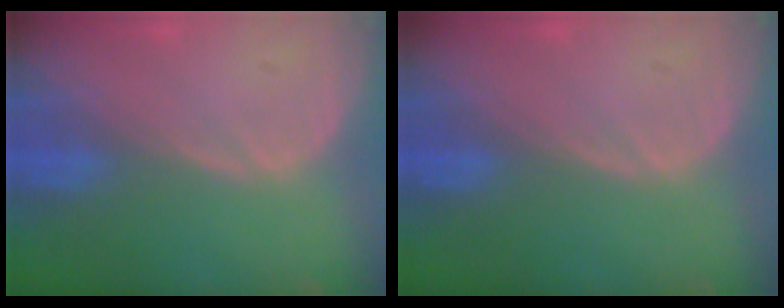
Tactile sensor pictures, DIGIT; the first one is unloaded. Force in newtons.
{"total": 0.0}